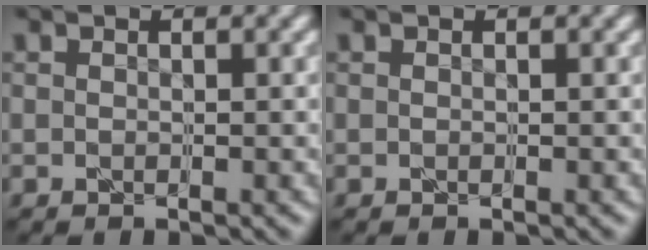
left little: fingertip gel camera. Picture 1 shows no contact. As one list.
[{"total": 0.0}]